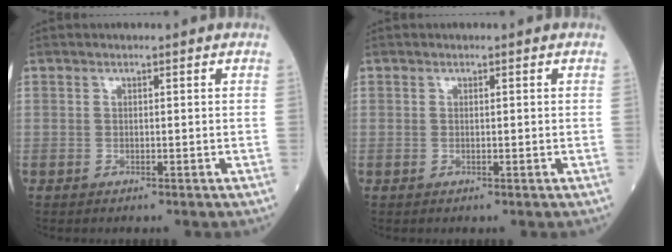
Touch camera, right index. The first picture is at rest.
{"total": 0.0}